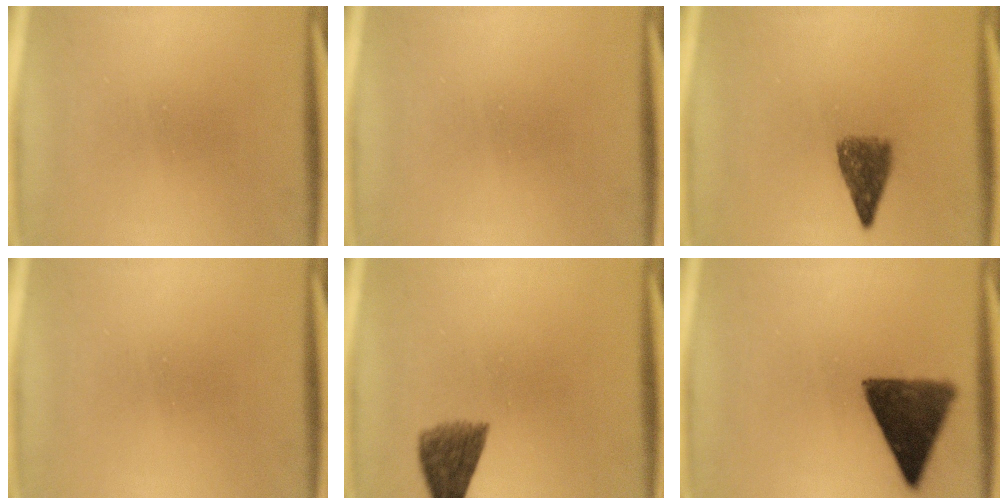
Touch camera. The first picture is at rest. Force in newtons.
{"total": 0.0}
{"total": 4.5}
{"total": 0.0}
{"total": 6.0}
{"total": 11.8}